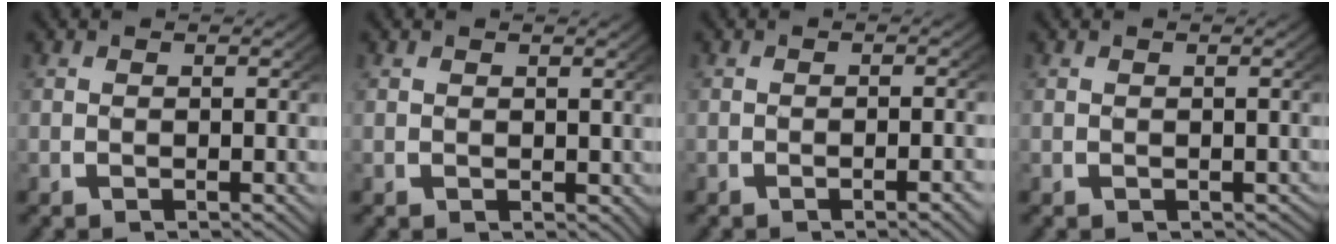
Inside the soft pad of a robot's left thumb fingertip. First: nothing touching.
{"total": 0.8, "force": [0.5, 0.7, 0.2], "torque": [0.005, -0.003, 0.016]}
{"total": 1.6, "force": [-0.9, 0.1, 1.3], "torque": [-0.020, 0.008, -0.016]}
{"total": 0.6, "force": [-0.3, 0.5, 0.2], "torque": [0.003, -0.003, 0.001]}